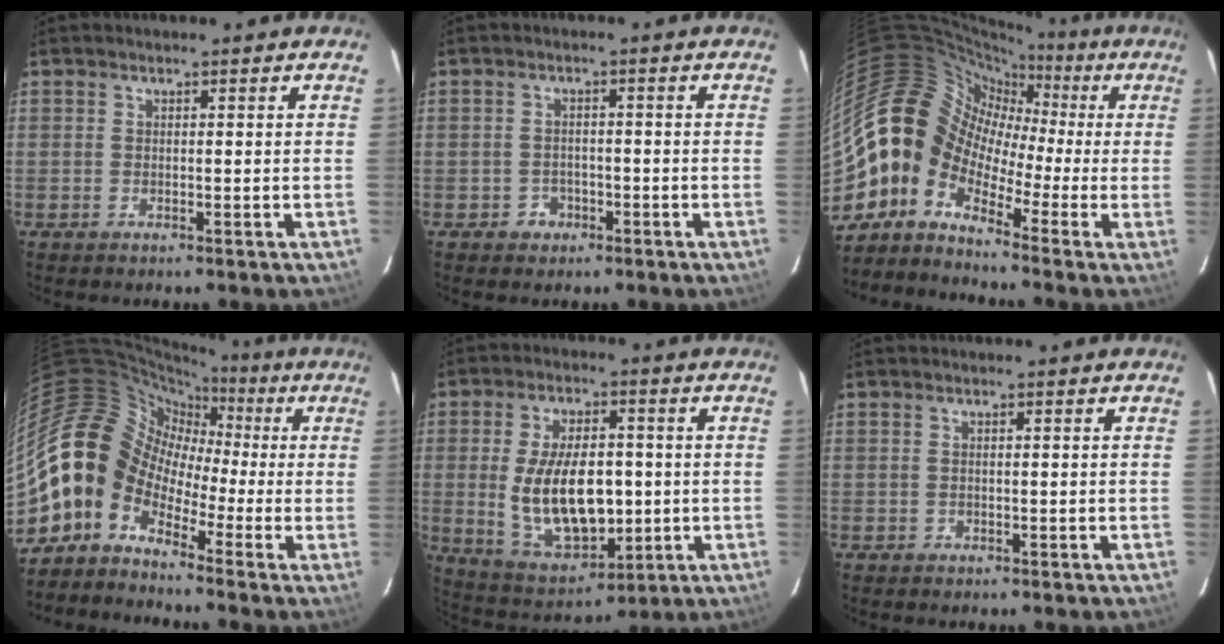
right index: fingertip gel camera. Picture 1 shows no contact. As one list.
[{"total": 3.0, "force": [-1.6, 2.6, 0.3], "torque": [-0.010, 0.011, -0.020]}, {"total": 12.6, "force": [-2.3, 10.6, 6.4], "torque": [-0.116, 0.031, -0.080]}, {"total": 13.3, "force": [-4.9, 10.9, 5.9], "torque": [-0.112, 0.030, -0.124]}, {"total": 16.7, "force": [-0.8, 8.9, 14.1], "torque": [-0.276, -0.014, 0.008]}, {"total": 0.6, "force": [-0.4, 0.4, 0.1], "torque": [-0.002, 0.003, -0.004]}]